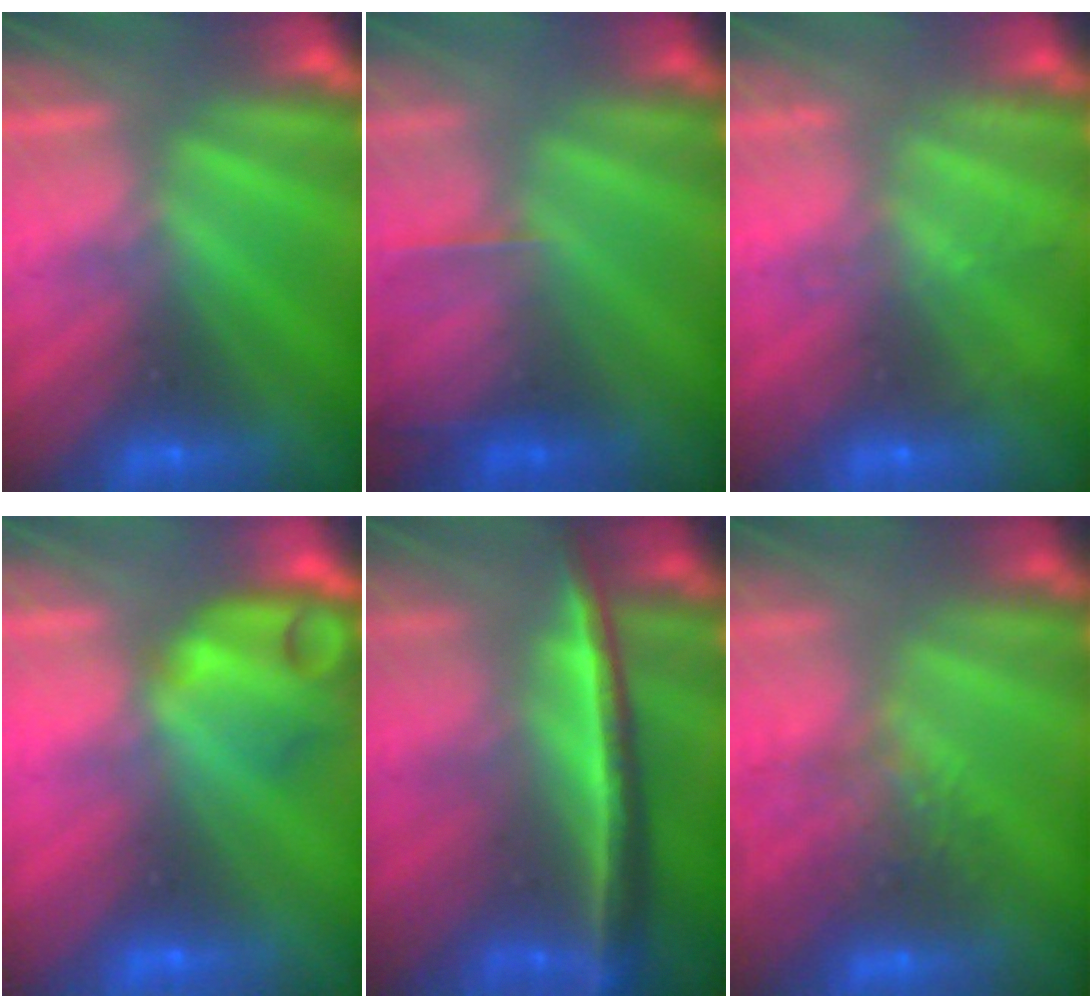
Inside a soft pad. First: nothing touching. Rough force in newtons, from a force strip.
{"total": 2.2}
{"total": 2.1}
{"total": 8.6}
{"total": 9.2}
{"total": 4.6}